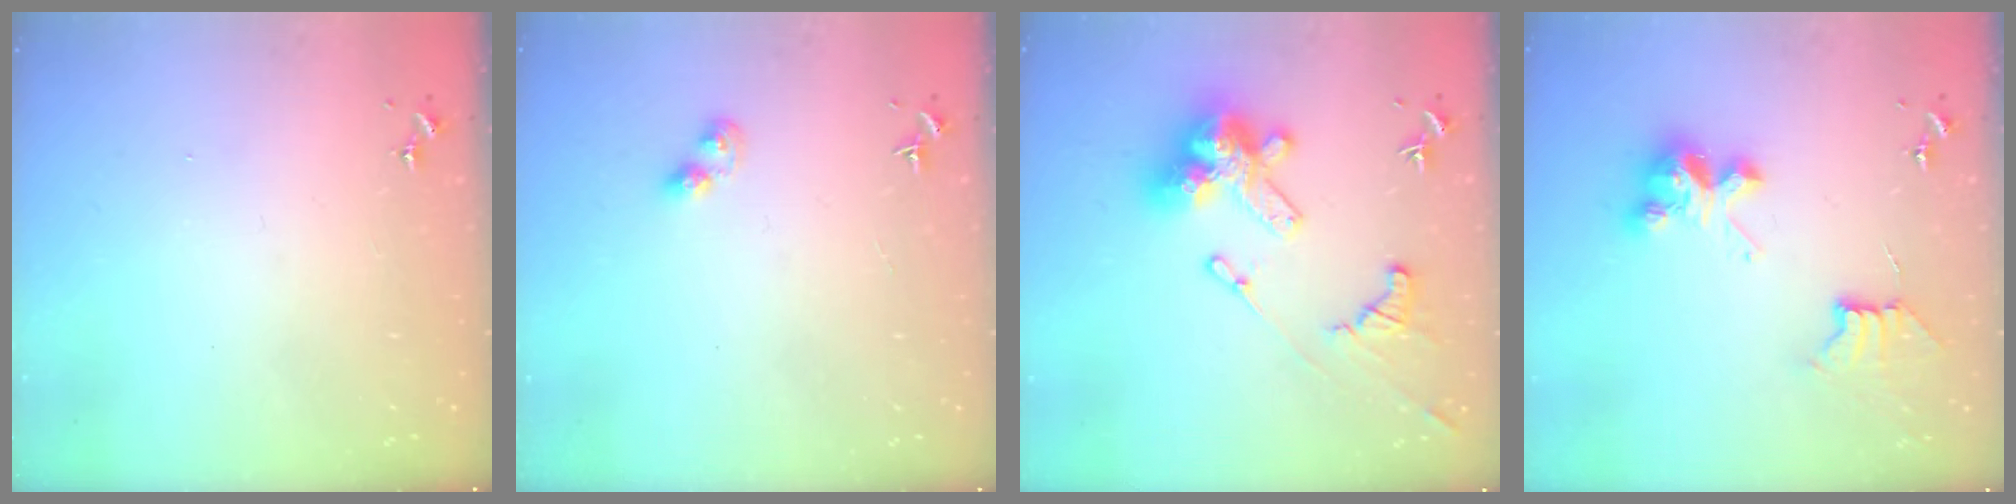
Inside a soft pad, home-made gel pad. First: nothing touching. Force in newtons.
{"total": 3.2, "press": 3.2, "slide": 0.3}
{"total": 19.4, "press": 19.3, "slide": 1.9}
{"total": 9.0, "press": 9.0, "slide": 0.6}